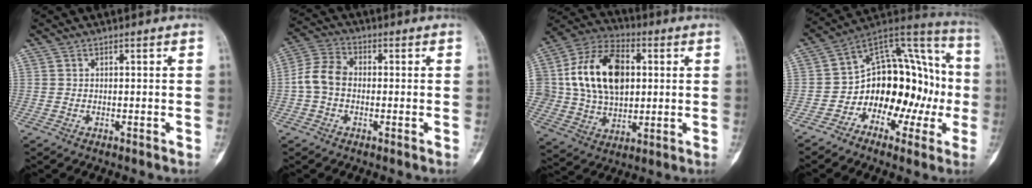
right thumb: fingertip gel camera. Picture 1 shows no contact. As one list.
[{"total": 6.9, "force": [-0.8, 5.1, 4.6], "torque": [-0.085, 0.023, -0.027]}, {"total": 19.4, "force": [3.1, 13.2, 13.8], "torque": [-0.221, 0.011, 0.057]}, {"total": 19.2, "force": [-4.0, 13.2, 13.4], "torque": [-0.124, 0.096, -0.059]}]